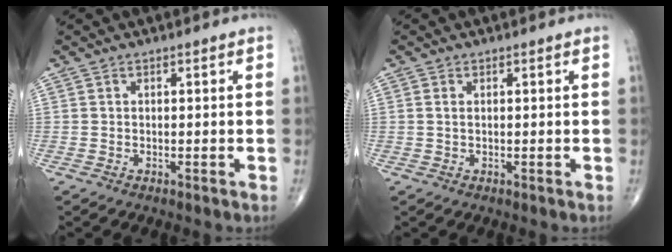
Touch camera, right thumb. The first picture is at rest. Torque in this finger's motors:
{"motor_torque": [-0.45, -0.18, 0.02, 0.04, -0.02]}